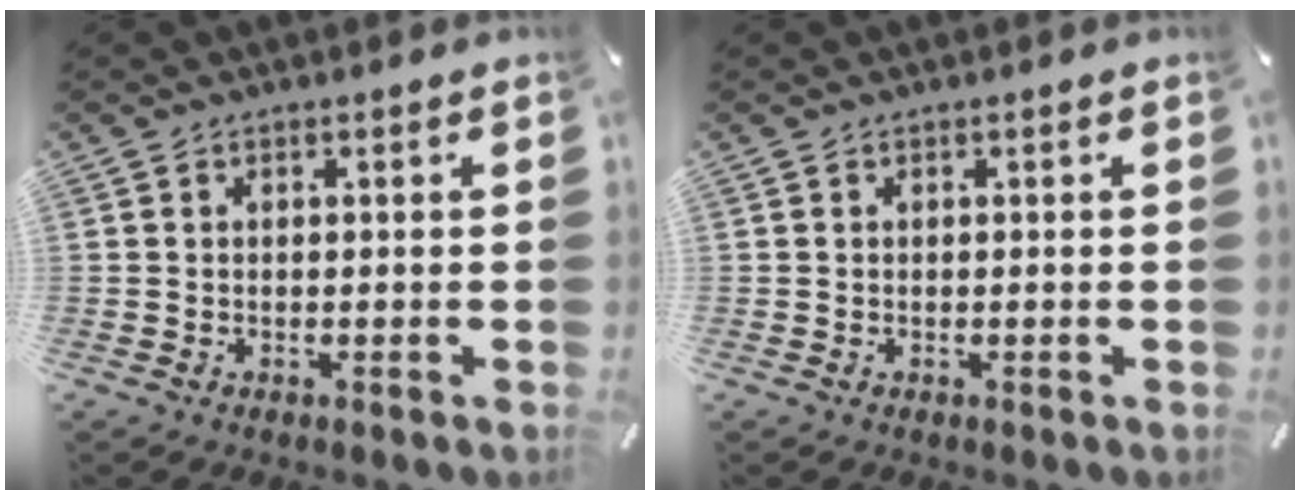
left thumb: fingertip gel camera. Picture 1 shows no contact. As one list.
[{"total": 0.0}]